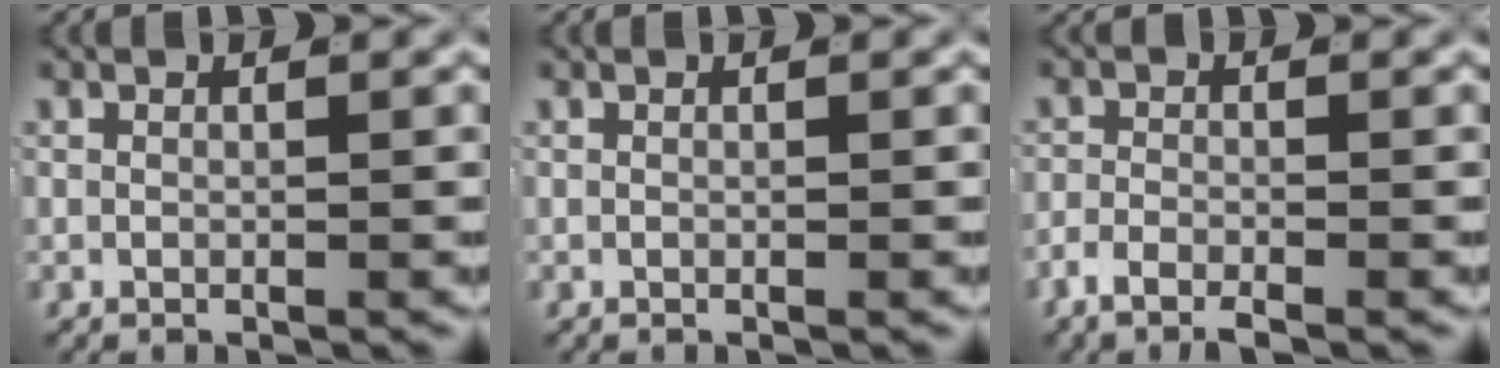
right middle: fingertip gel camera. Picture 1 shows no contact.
{"total": 0.0}
{"total": 2.4, "force": [-1.8, 0.7, 1.3], "torque": [-0.024, 0.000, -0.036]}